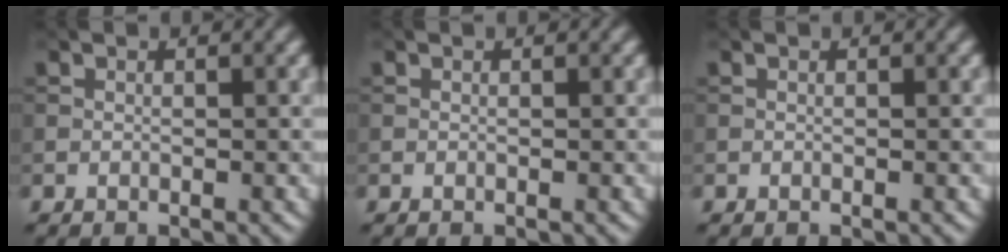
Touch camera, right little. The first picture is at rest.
{"total": 0.0}
{"total": 0.0}